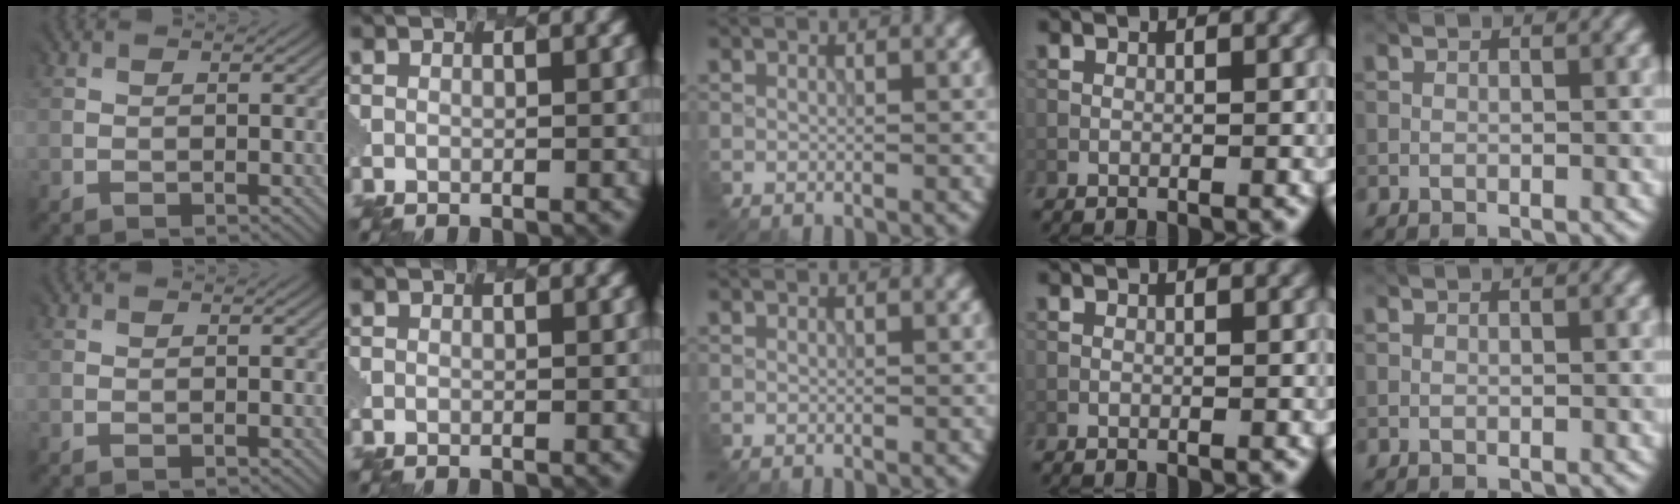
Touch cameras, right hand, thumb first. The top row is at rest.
{}